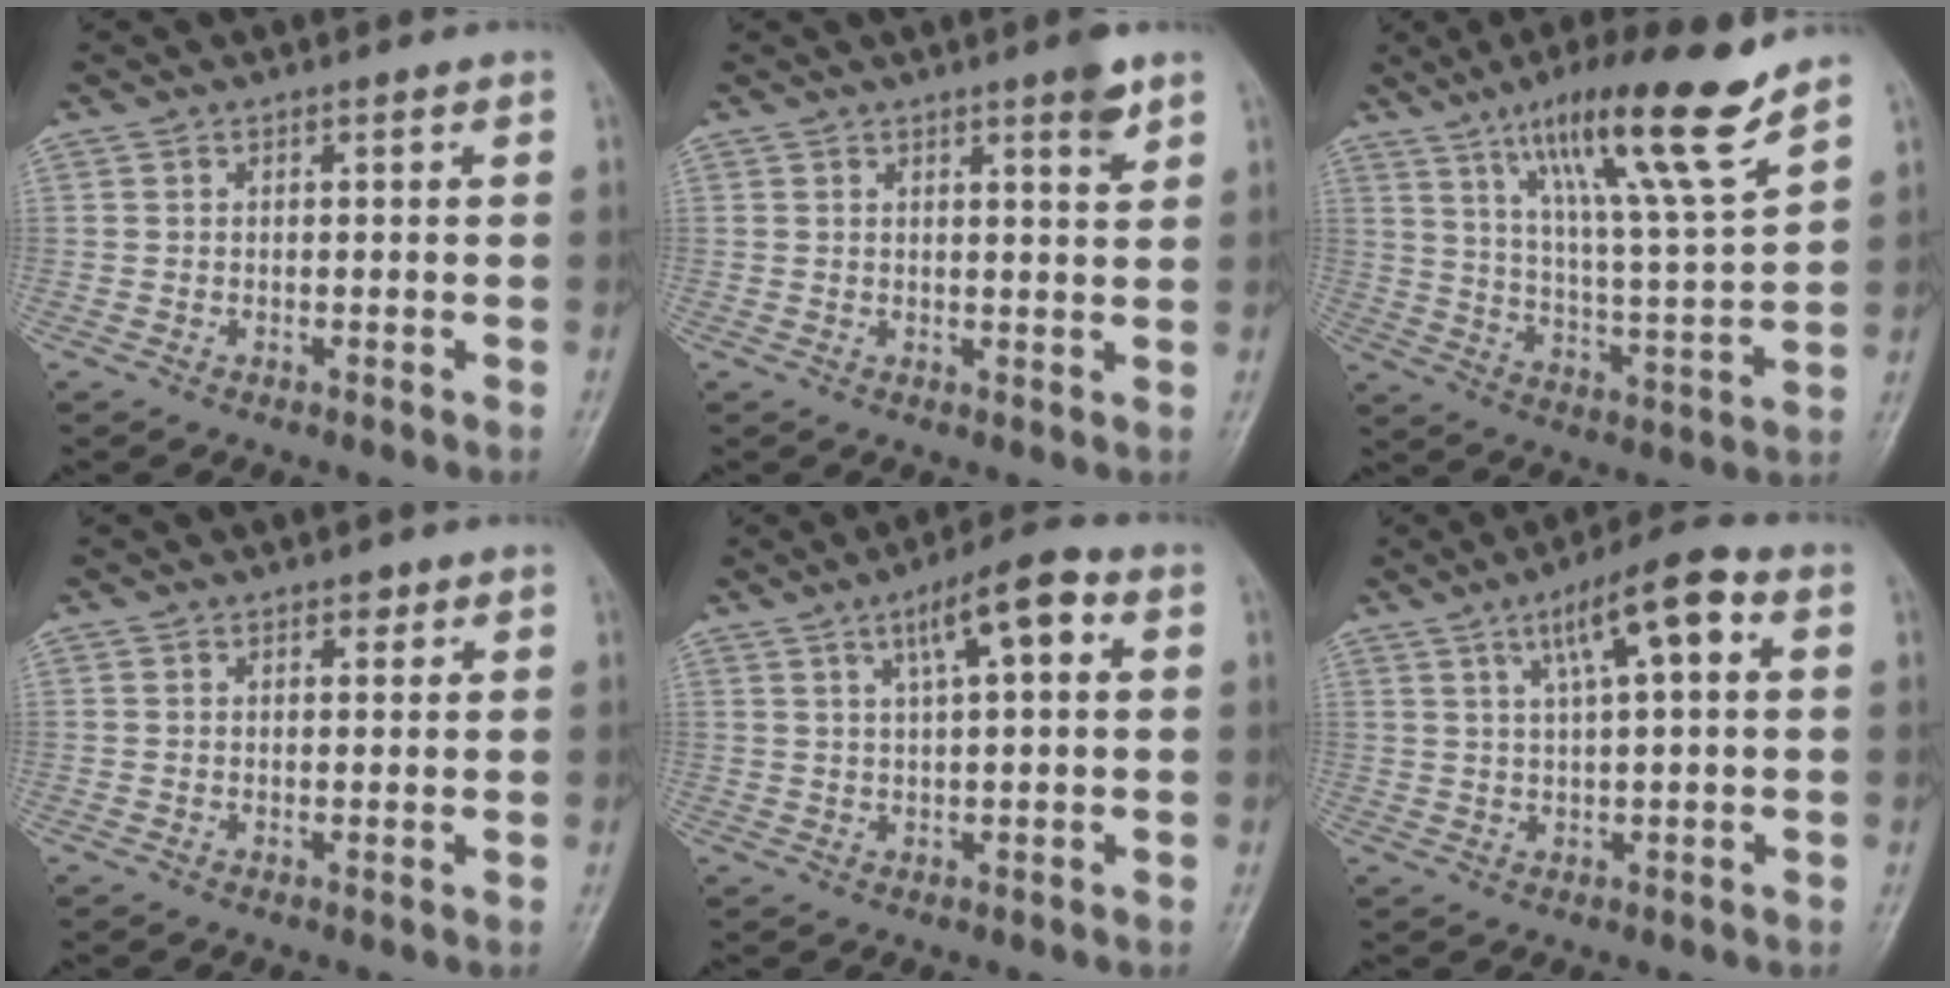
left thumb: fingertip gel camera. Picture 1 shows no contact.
{"total": 3.7, "force": [2.4, 0.5, 2.7], "torque": [-0.034, -0.017, 0.033]}
{"total": 17.9, "force": [11.7, 0.9, 13.5], "torque": [-0.213, -0.059, 0.196]}
{"total": 1.5, "force": [1.0, 0.9, 0.8], "torque": [-0.001, -0.004, 0.011]}
{"total": 8.5, "force": [3.2, 2.3, 7.5], "torque": [-0.116, 0.011, 0.047]}
{"total": 9.9, "force": [3.6, 2.4, 9.0], "torque": [-0.148, 0.014, 0.056]}